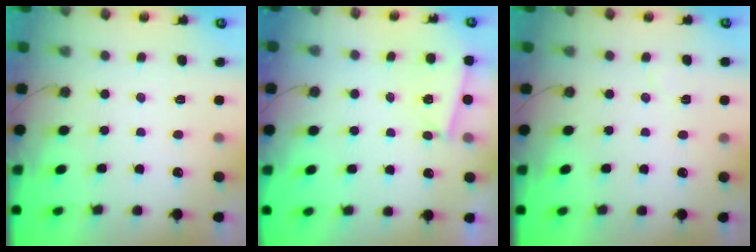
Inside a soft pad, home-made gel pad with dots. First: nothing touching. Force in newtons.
{"total": 1.7, "press": 1.7, "slide": 0.4}
{"total": 4.6, "press": 4.3, "slide": 1.8}